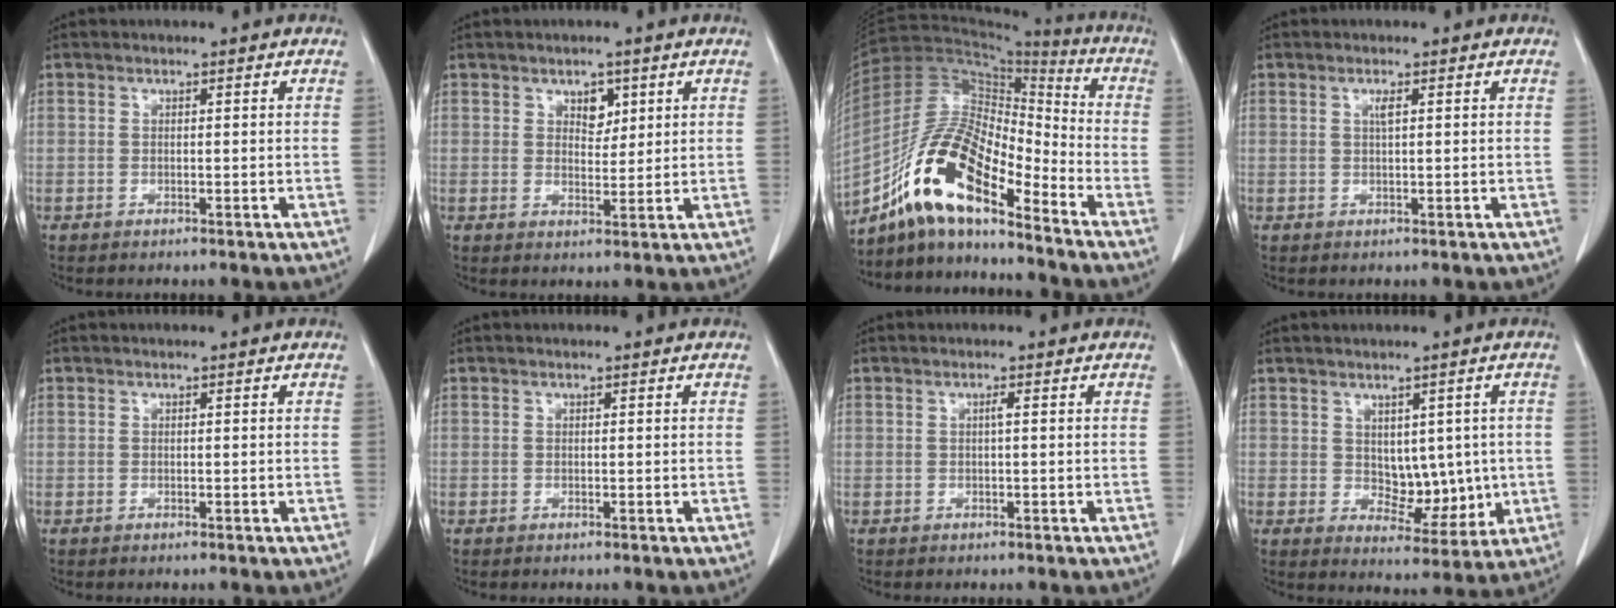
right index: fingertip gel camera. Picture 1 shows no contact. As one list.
[{"total": 3.0, "force": [1.5, 1.9, 1.7], "torque": [-0.021, 0.000, 0.026]}, {"total": 15.4, "force": [-10.3, 4.0, 10.8], "torque": [-0.210, 0.022, -0.186]}, {"total": 1.1, "force": [0.4, 0.0, 1.0], "torque": [-0.022, 0.001, 0.008]}, {"total": 0.0}, {"total": 0.0}, {"total": 0.6, "force": [0.1, -0.1, 0.6], "torque": [-0.009, 0.001, 0.003]}, {"total": 6.7, "force": [0.4, 4.2, 5.2], "torque": [-0.062, -0.001, 0.025]}]